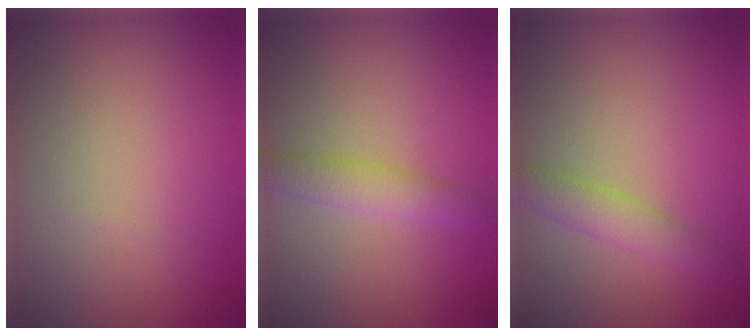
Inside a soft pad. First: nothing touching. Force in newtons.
{"total": 2.6, "press": 2.6, "slide": 0.0}
{"total": 2.7, "press": 2.7, "slide": 0.2}